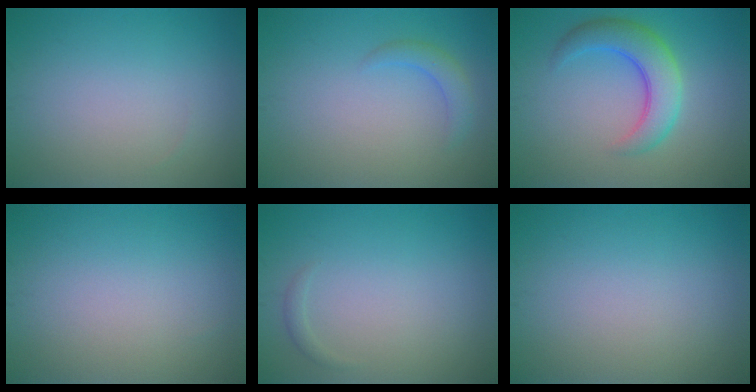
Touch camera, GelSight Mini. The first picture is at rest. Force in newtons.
{"total": 1.7, "press": 1.7, "slide": 0.2}
{"total": 5.2, "press": 5.2, "slide": 0.1}
{"total": 0.0}
{"total": 0.6, "press": 0.6, "slide": 0.0}
{"total": 0.0}